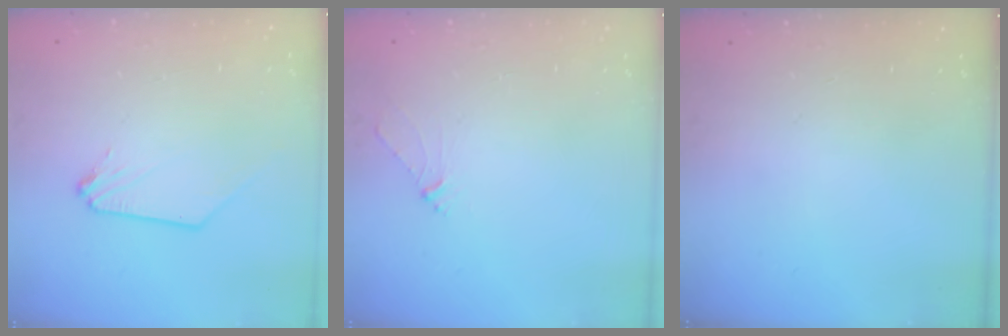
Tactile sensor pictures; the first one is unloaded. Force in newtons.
{"total": 3.9, "press": 3.8, "slide": 0.8}
{"total": 0.0}